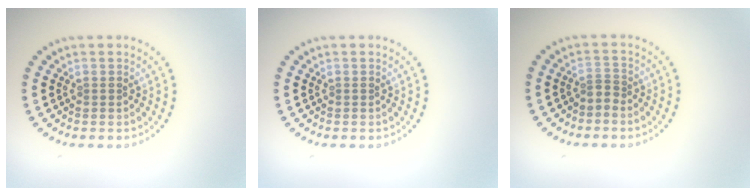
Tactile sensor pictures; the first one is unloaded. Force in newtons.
{"total": 0.0}
{"total": 1.0, "press": 0.6, "slide": 0.8}